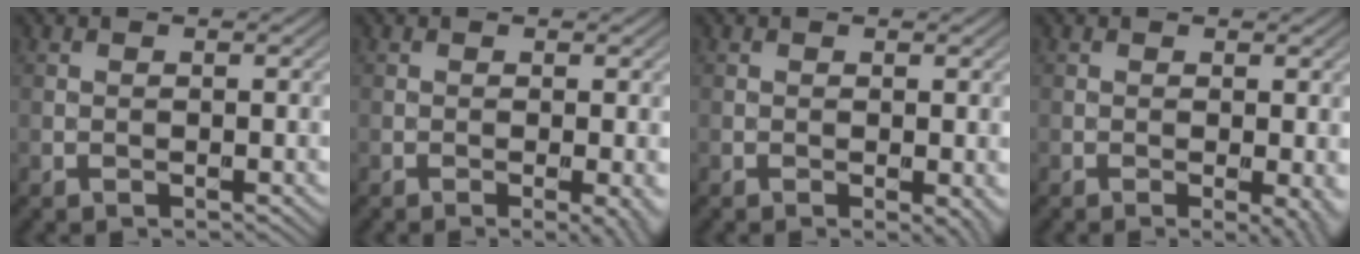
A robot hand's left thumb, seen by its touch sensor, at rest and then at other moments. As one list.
[{"total": 2.3, "force": [-0.6, 0.4, 2.2], "torque": [-0.031, -0.003, -0.010]}, {"total": 1.7, "force": [-0.4, 0.5, 1.6], "torque": [-0.019, -0.008, -0.005]}, {"total": 2.7, "force": [-0.5, 0.5, 2.6], "torque": [-0.034, -0.007, -0.008]}]